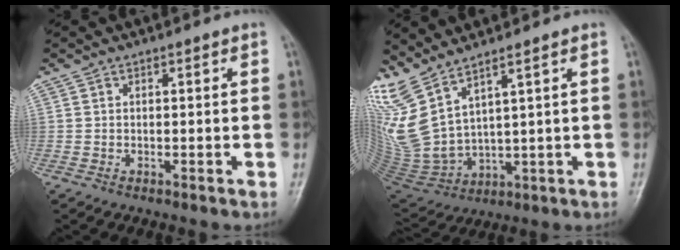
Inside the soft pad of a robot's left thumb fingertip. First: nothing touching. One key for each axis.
{"total": 12.7, "fx": 8.3, "fy": 3.4, "fz": 9.1, "tx": -0.210, "ty": -0.050, "tz": 0.191}